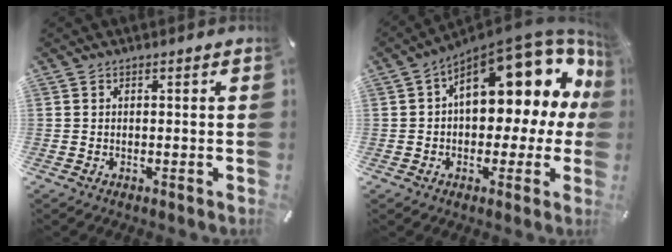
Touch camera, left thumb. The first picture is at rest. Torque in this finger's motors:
{"motor_torque": [1.31, 2.31, 1.01, -0.51, 0.49]}